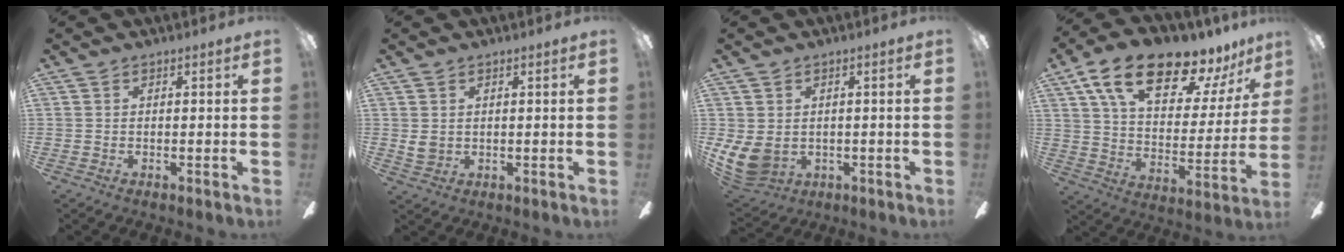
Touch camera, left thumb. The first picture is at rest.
{"total": 2.9, "force": [1.2, 2.2, 1.3], "torque": [-0.018, -0.001, 0.022]}
{"total": 7.1, "force": [0.3, 5.6, 4.4], "torque": [-0.104, -0.007, 0.010]}
{"total": 19.8, "force": [14.2, 7.6, 11.6], "torque": [-0.195, -0.090, 0.243]}